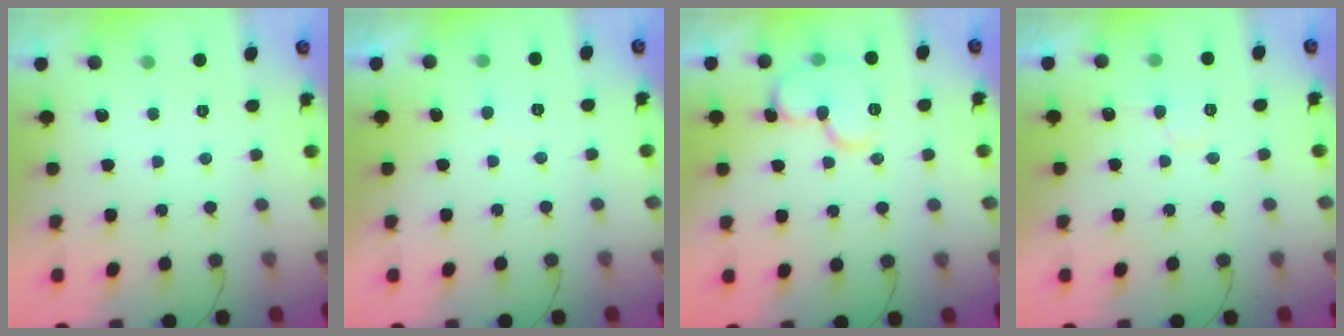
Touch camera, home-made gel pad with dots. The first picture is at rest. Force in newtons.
{"total": 3.7, "press": 3.6, "slide": 0.3}
{"total": 11.3, "press": 11.1, "slide": 1.6}
{"total": 6.8, "press": 6.8, "slide": 0.5}